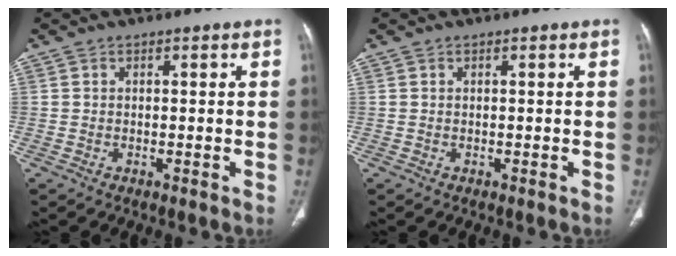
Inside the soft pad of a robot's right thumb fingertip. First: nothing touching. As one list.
[{"total": 0.0}]